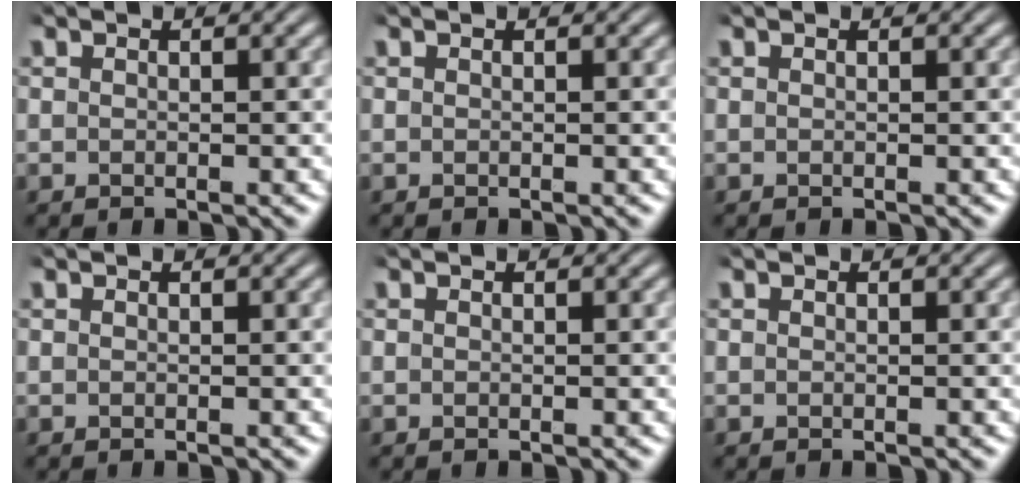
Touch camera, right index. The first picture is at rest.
{"total": 0.0}
{"total": 0.0}
{"total": 0.0}
{"total": 0.0}
{"total": 0.0}